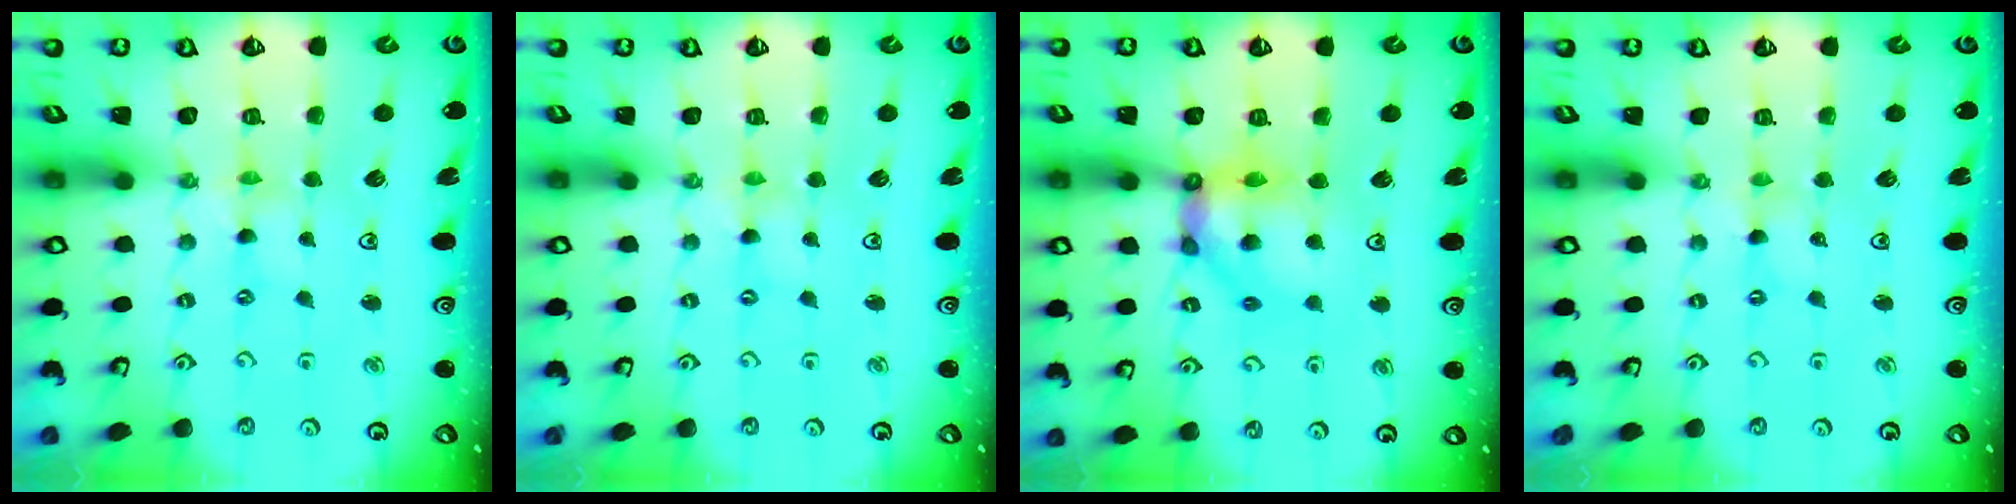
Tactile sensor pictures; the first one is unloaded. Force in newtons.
{"total": 0.0}
{"total": 12.7, "press": 12.6, "slide": 1.2}
{"total": 0.0}